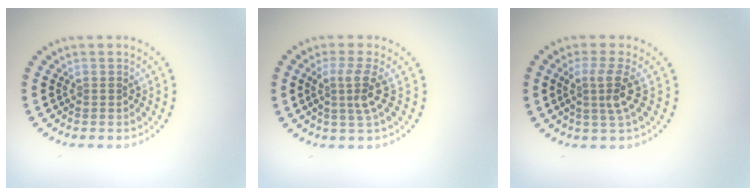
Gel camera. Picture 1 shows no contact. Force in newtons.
{"total": 2.7, "press": 2.0, "slide": 1.9}
{"total": 2.7, "press": 2.0, "slide": 1.9}